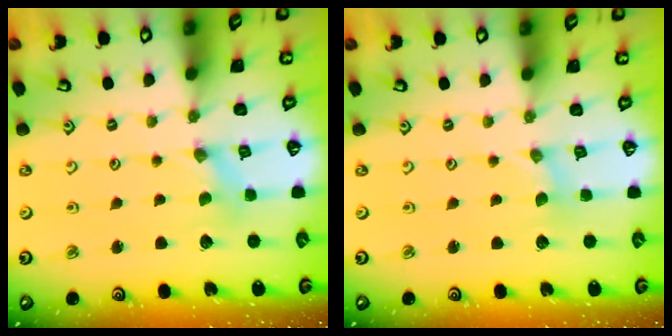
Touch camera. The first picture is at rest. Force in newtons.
{"total": 0.0}